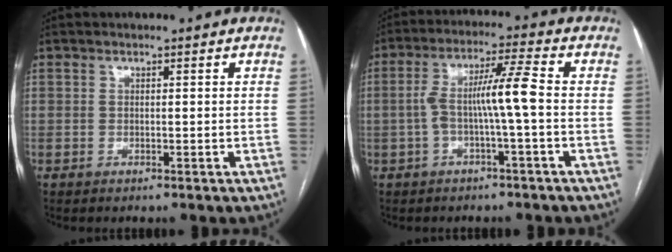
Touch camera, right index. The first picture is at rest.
{"total": 7.5, "force": [-1.0, -0.3, 7.4], "torque": [-0.141, 0.025, -0.017]}